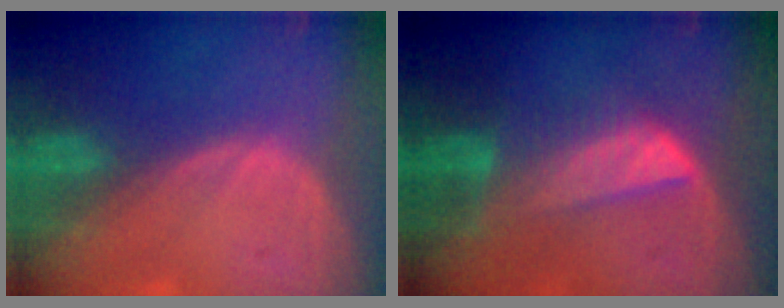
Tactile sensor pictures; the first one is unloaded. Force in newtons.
{"total": 6.4, "press": 6.3, "slide": 1.0}